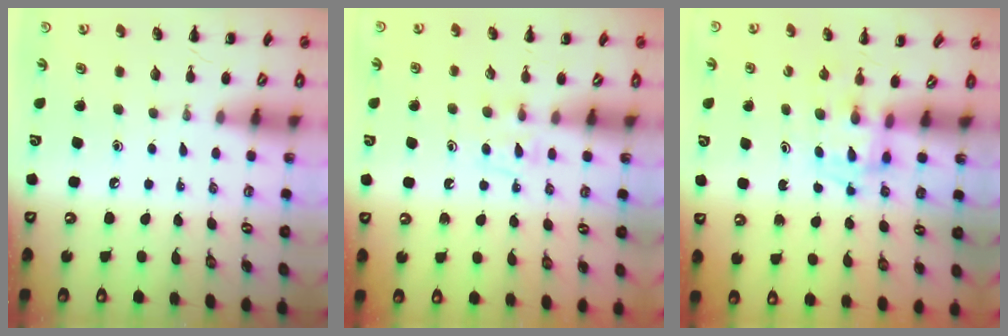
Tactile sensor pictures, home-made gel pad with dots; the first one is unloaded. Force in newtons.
{"total": 4.5, "press": 4.2, "slide": 1.5}
{"total": 2.9, "press": 2.9, "slide": 0.2}